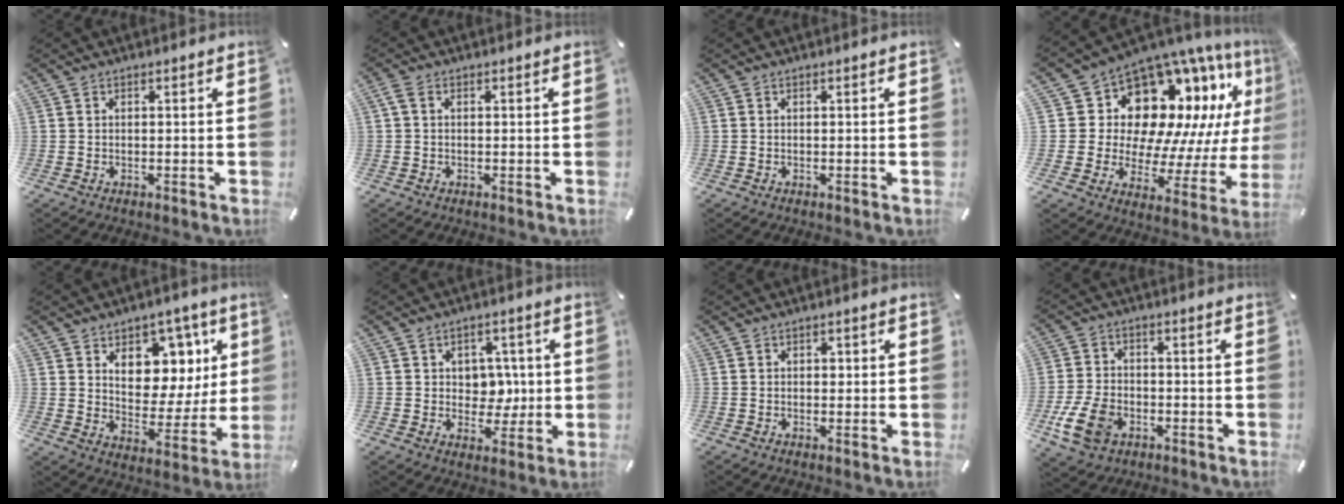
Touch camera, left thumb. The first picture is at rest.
{"total": 1.3, "force": [0.1, 0.6, 1.1], "torque": [-0.024, 0.005, 0.001]}
{"total": 0.0}
{"total": 15.6, "force": [9.3, 10.5, 6.9], "torque": [-0.109, -0.105, 0.173]}
{"total": 11.2, "force": [5.1, 9.0, 4.4], "torque": [-0.052, -0.049, 0.095]}
{"total": 6.5, "force": [0.7, 5.8, 2.8], "torque": [-0.030, -0.001, 0.009]}
{"total": 1.1, "force": [0.1, 1.0, 0.6], "torque": [-0.004, 0.002, -0.001]}
{"total": 9.7, "force": [-3.7, 6.8, 5.8], "torque": [-0.133, 0.005, -0.071]}